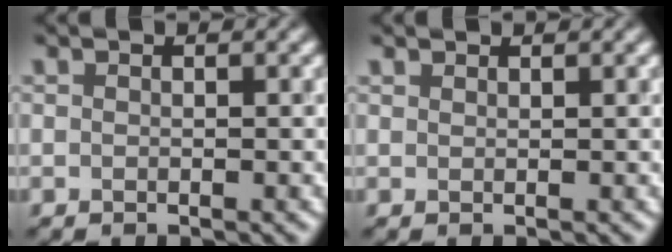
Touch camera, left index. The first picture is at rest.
{"total": 0.6, "force": [0.6, 0.1, -0.1], "torque": [0.002, 0.003, 0.009]}